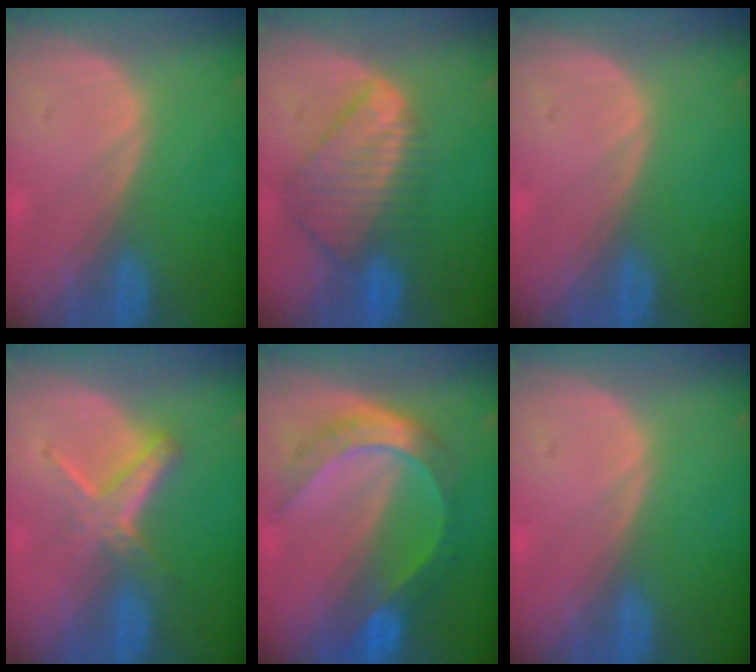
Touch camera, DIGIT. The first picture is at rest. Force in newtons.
{"total": 9.0, "press": 7.8, "slide": 4.5}
{"total": 0.0}
{"total": 5.8, "press": 5.2, "slide": 2.7}
{"total": 8.2, "press": 8.1, "slide": 0.8}
{"total": 0.0}